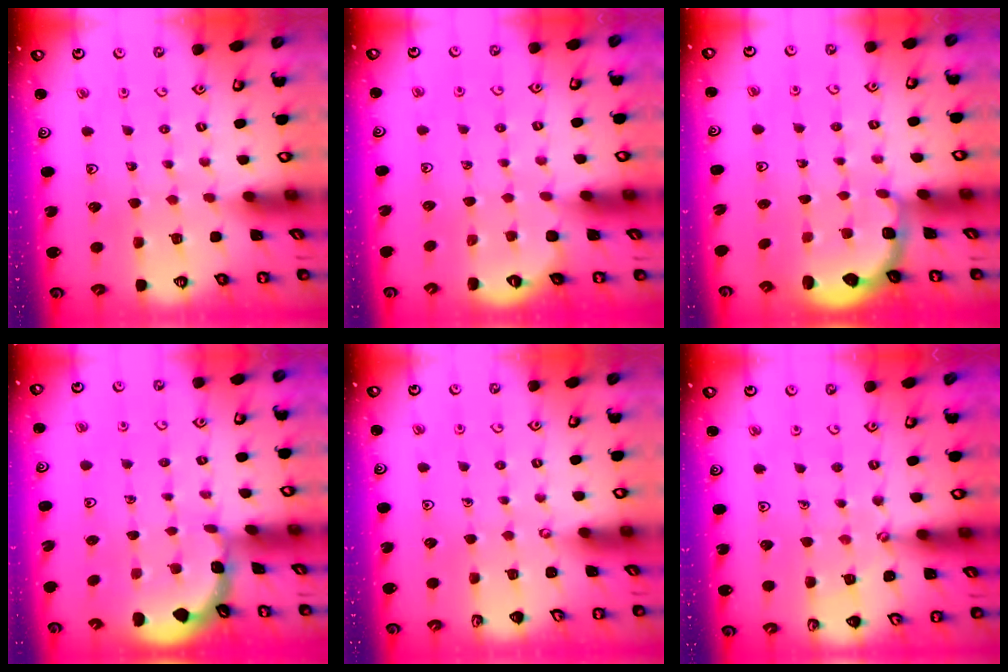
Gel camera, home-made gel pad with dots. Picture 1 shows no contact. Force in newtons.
{"total": 2.6, "press": 1.9, "slide": 1.9}
{"total": 2.8, "press": 2.1, "slide": 1.8}
{"total": 1.6, "press": 1.6, "slide": 0.2}
{"total": 0.0}
{"total": 3.1, "press": 3.1, "slide": 0.5}